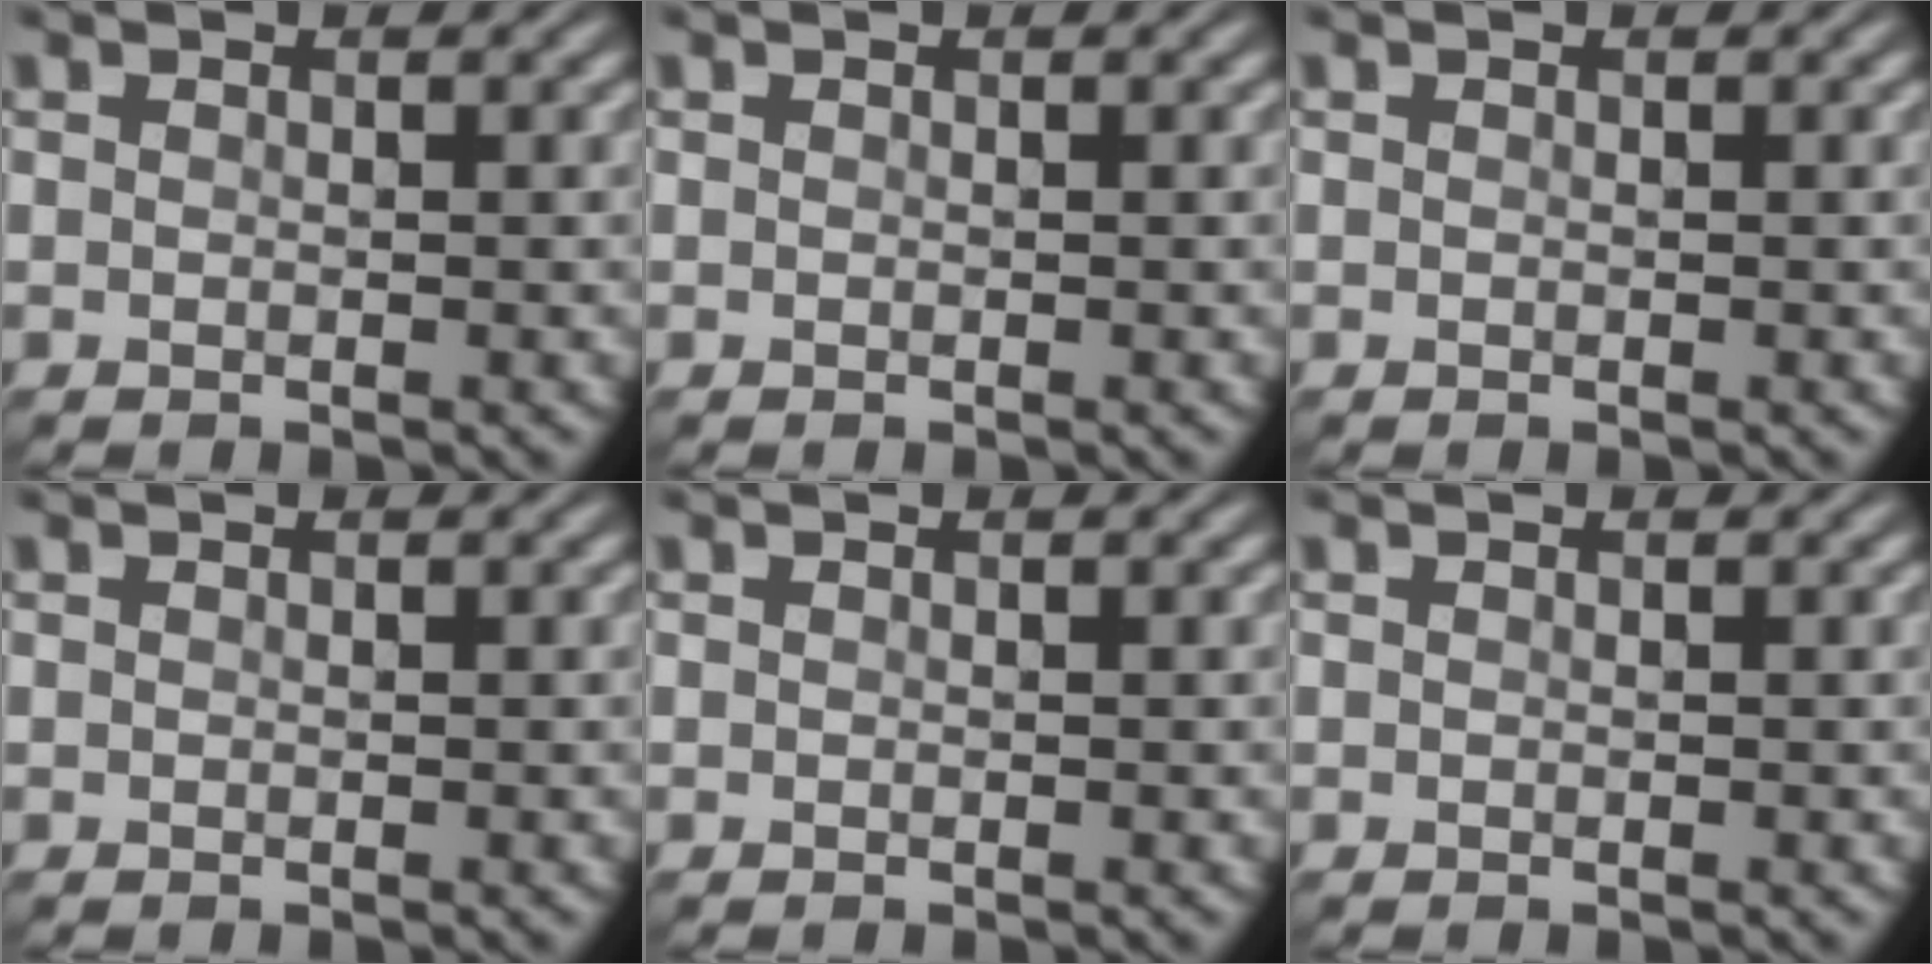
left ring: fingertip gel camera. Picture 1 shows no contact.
{"total": 0.0}
{"total": 0.0}
{"total": 0.0}
{"total": 0.0}
{"total": 0.0}